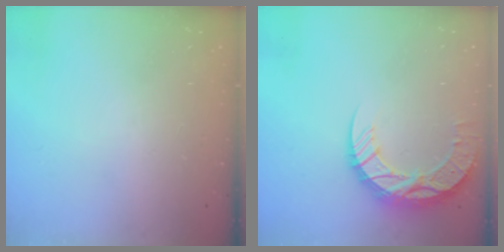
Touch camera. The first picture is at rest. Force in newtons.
{"total": 13.3, "press": 13.2, "slide": 1.0}